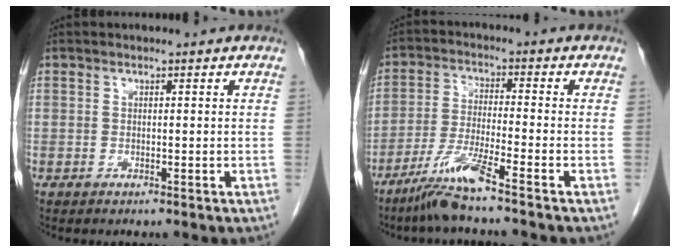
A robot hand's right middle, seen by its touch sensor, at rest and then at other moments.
{"total": 7.3, "force": [-5.4, -0.9, 4.8], "torque": [-0.100, -0.028, -0.111]}